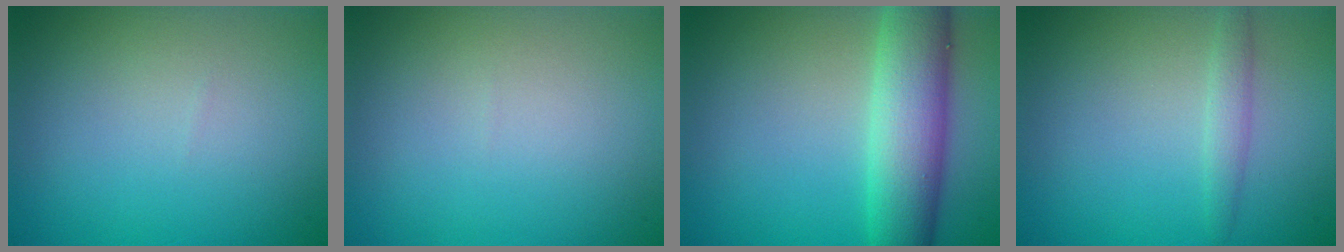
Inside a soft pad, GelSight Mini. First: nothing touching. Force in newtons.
{"total": 0.0}
{"total": 7.3, "press": 7.3, "slide": 0.4}
{"total": 1.4, "press": 1.4, "slide": 0.1}